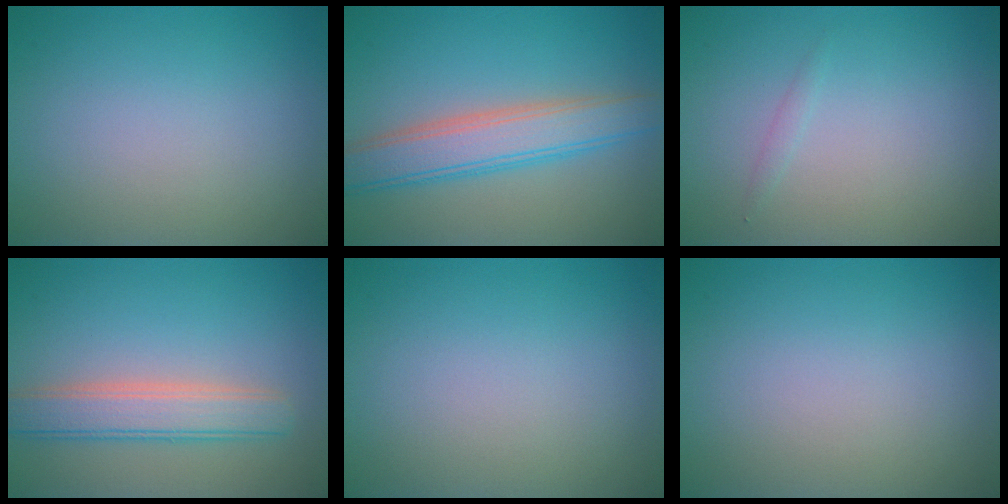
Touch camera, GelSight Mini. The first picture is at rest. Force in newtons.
{"total": 5.1, "press": 5.1, "slide": 0.3}
{"total": 0.5, "press": 0.5, "slide": 0.0}
{"total": 4.2, "press": 4.2, "slide": 0.4}
{"total": 0.0}
{"total": 0.0}